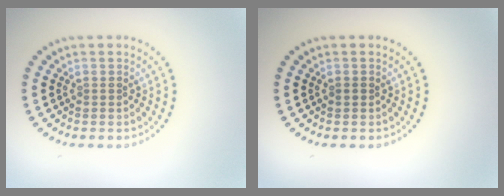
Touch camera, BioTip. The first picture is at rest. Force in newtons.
{"total": 0.7, "press": 0.7, "slide": 0.1}